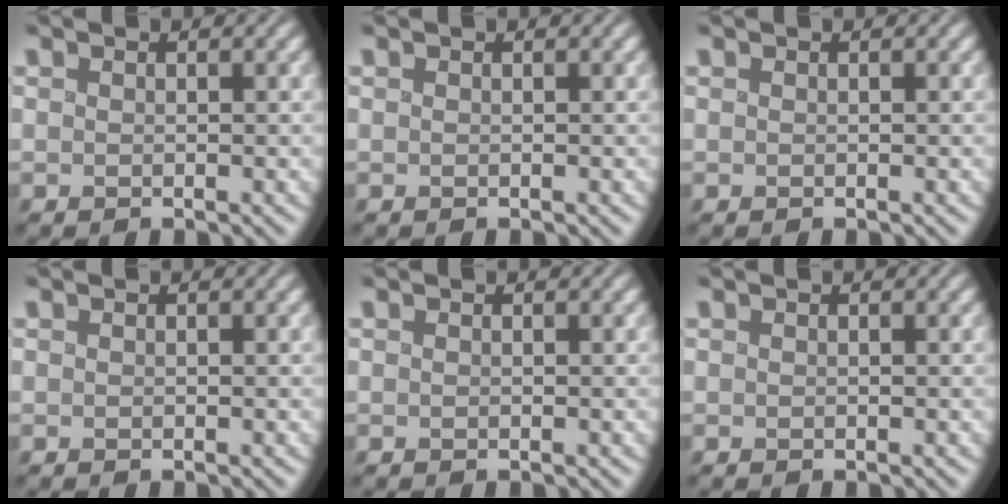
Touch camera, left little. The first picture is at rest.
{"total": 0.0}
{"total": 0.0}
{"total": 0.0}
{"total": 0.0}
{"total": 0.0}